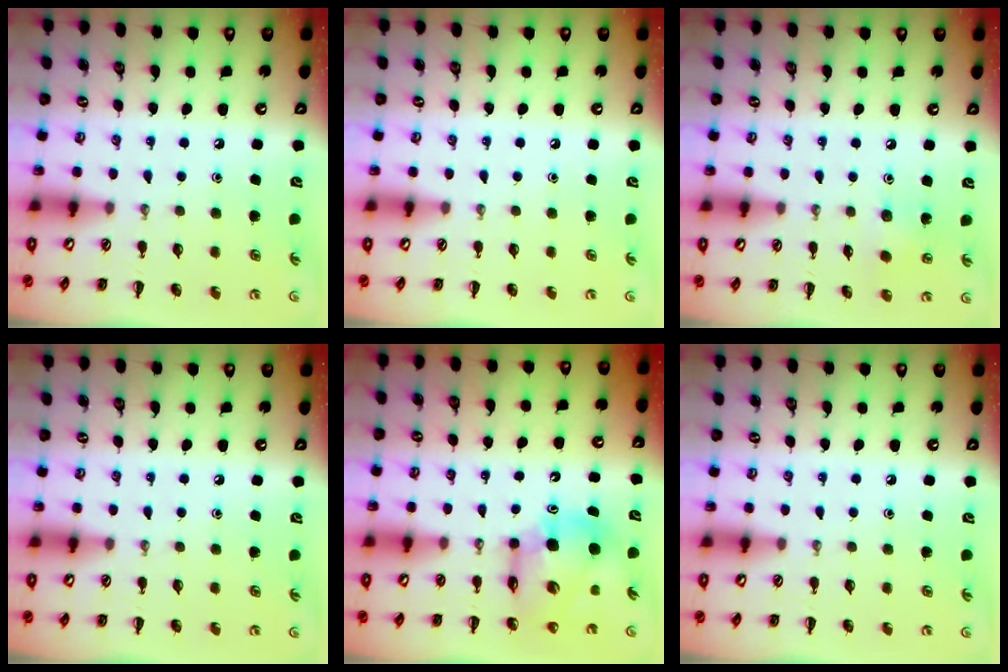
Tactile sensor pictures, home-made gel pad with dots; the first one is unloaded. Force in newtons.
{"total": 0.0}
{"total": 6.0, "press": 5.9, "slide": 1.1}
{"total": 0.0}
{"total": 10.5, "press": 10.0, "slide": 3.2}
{"total": 0.0}